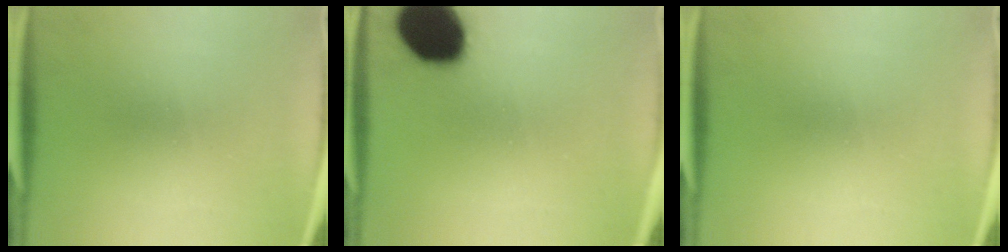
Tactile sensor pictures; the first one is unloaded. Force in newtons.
{"total": 19.2}
{"total": 0.0}